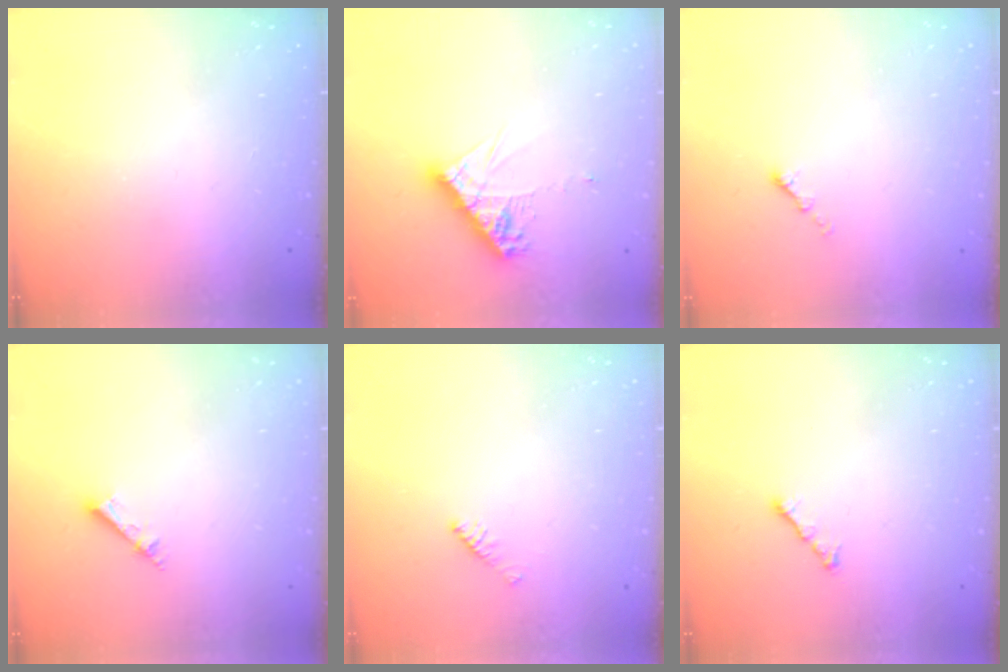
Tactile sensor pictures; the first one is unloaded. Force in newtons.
{"total": 9.6, "press": 9.6, "slide": 0.7}
{"total": 1.1, "press": 1.0, "slide": 0.5}
{"total": 2.3, "press": 2.3, "slide": 0.1}
{"total": 4.1, "press": 4.0, "slide": 0.6}
{"total": 2.3, "press": 2.2, "slide": 0.7}